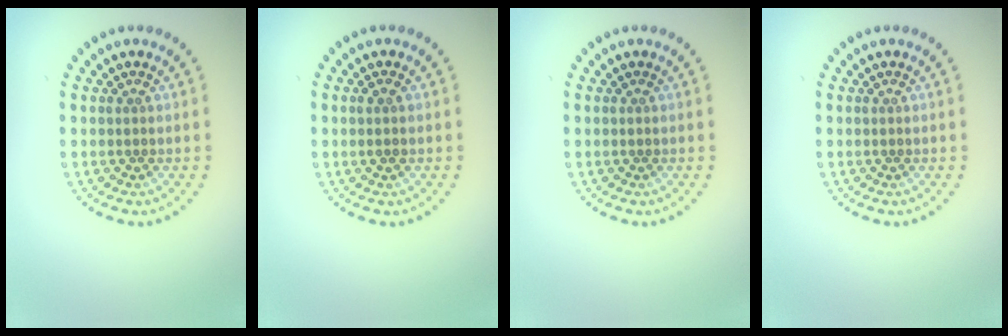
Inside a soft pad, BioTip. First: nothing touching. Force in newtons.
{"total": 1.0, "press": 0.9, "slide": 0.3}
{"total": 0.0}
{"total": 0.0}